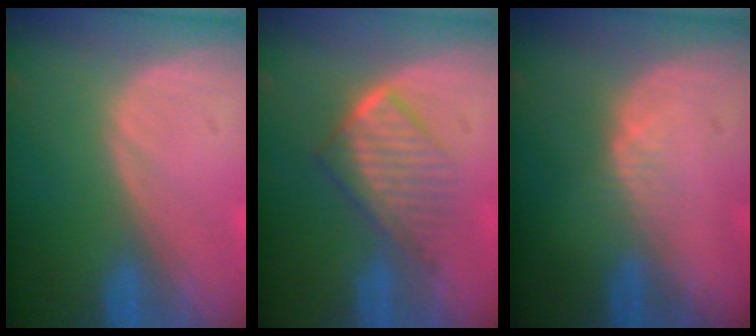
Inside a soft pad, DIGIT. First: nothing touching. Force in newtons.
{"total": 6.7, "press": 5.8, "slide": 3.3}
{"total": 1.7, "press": 1.5, "slide": 0.8}